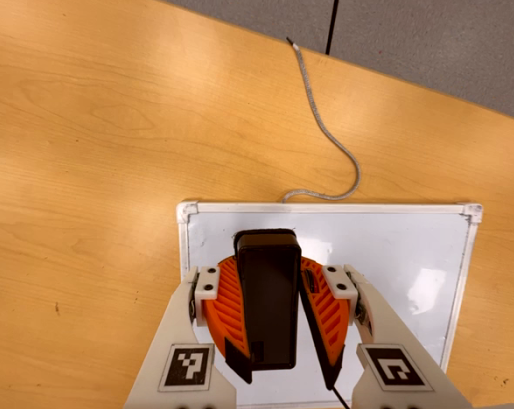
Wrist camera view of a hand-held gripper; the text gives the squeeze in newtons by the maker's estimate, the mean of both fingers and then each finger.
{"total": 10.1, "left": 9.7, "right": 10.6}